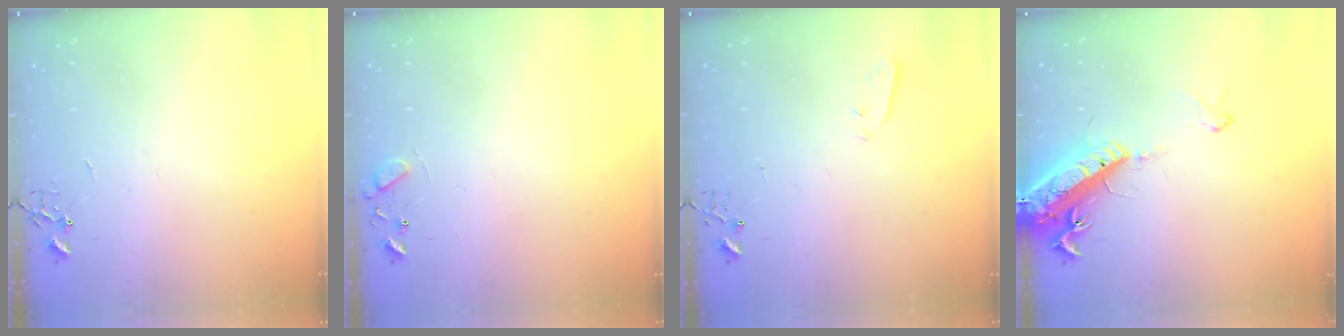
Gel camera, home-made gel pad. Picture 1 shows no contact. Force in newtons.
{"total": 9.0, "press": 9.0, "slide": 0.6}
{"total": 2.1, "press": 2.1, "slide": 0.3}
{"total": 17.9, "press": 17.5, "slide": 3.9}